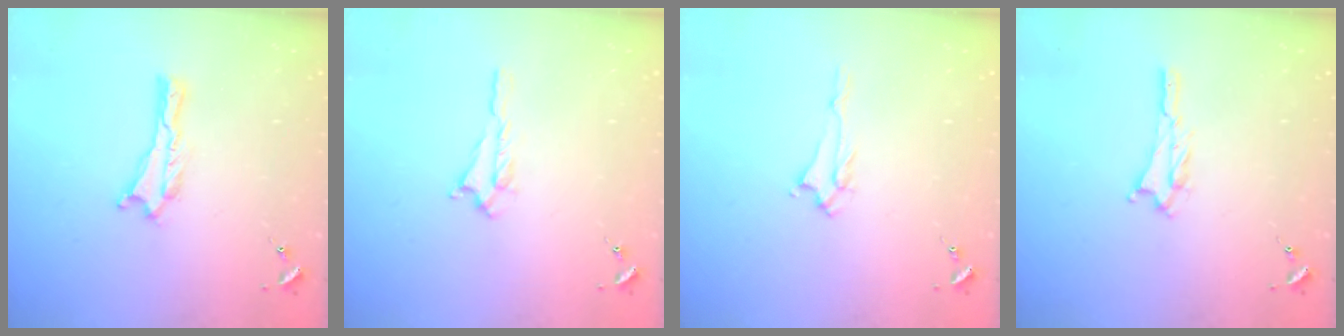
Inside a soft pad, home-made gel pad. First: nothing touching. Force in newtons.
{"total": 0.7, "press": 0.7, "slide": 0.2}
{"total": 1.4, "press": 1.4, "slide": 0.3}
{"total": 1.5, "press": 1.5, "slide": 0.3}